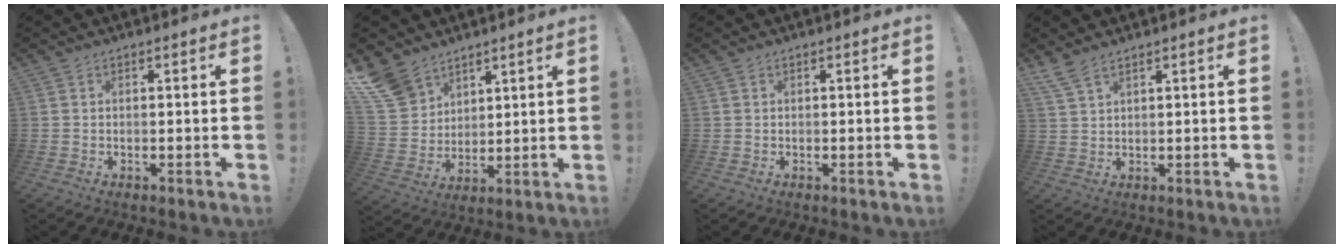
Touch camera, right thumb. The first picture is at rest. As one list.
[{"total": 11.6, "force": [8.3, 7.3, 3.5], "torque": [-0.074, -0.057, 0.168]}, {"total": 0.0}, {"total": 4.1, "force": [3.2, 0.7, 2.4], "torque": [-0.057, -0.012, 0.062]}]